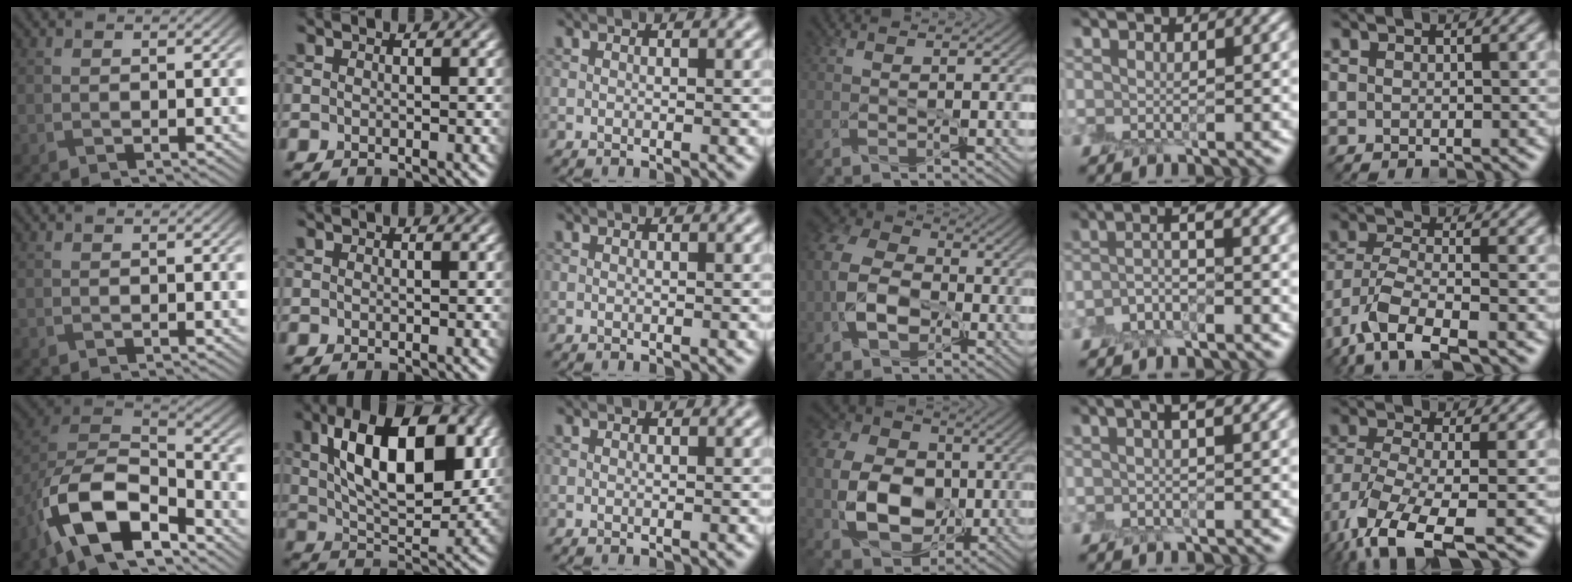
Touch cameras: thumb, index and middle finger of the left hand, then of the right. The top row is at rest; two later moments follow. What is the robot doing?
{"motion": "peel", "object": "envelope seal"}